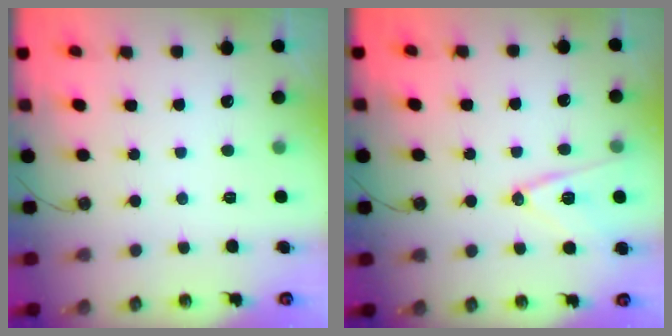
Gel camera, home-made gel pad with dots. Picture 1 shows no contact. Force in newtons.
{"total": 12.9, "press": 12.6, "slide": 2.8}